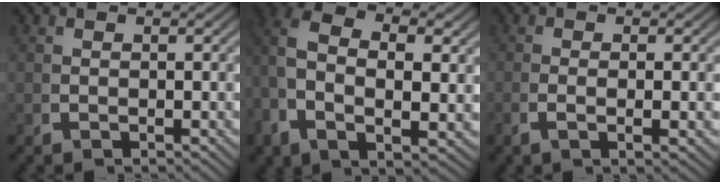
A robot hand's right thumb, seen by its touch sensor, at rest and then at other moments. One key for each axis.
{"total": 7.1, "fx": 1.3, "fy": 3.8, "fz": 5.9, "tx": -0.143, "ty": -0.022, "tz": 0.031}
{"total": 1.8, "fx": -0.3, "fy": 0.2, "fz": 1.8, "tx": -0.039, "ty": -0.001, "tz": -0.004}